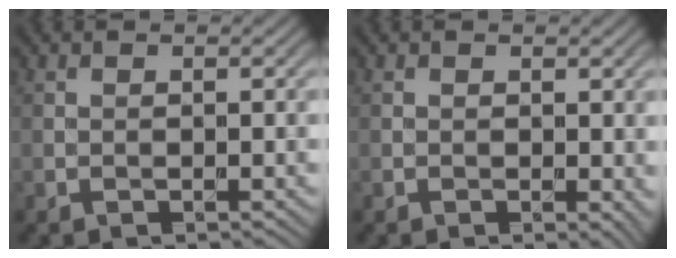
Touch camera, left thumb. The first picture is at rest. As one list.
[{"total": 1.5, "force": [-0.1, 0.8, 1.3], "torque": [-0.015, -0.007, 0.000]}]